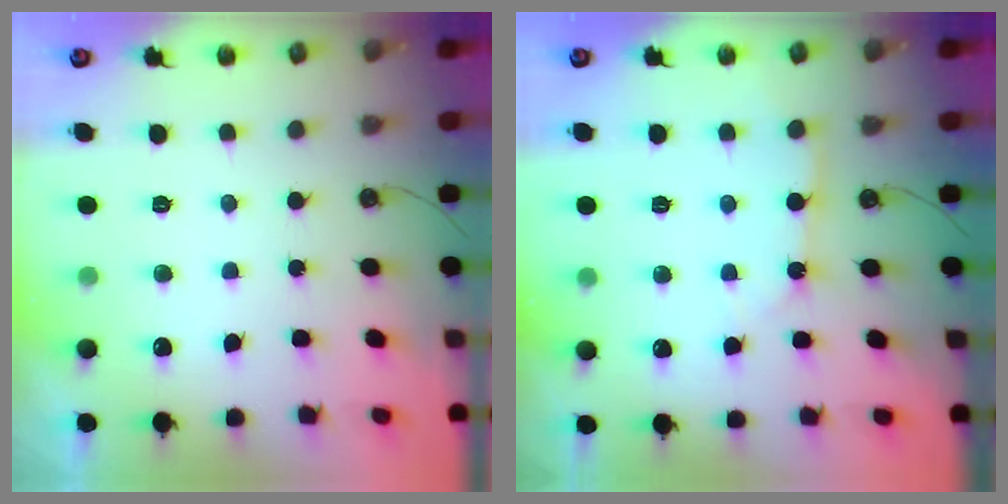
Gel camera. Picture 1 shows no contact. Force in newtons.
{"total": 3.0, "press": 2.9, "slide": 0.3}